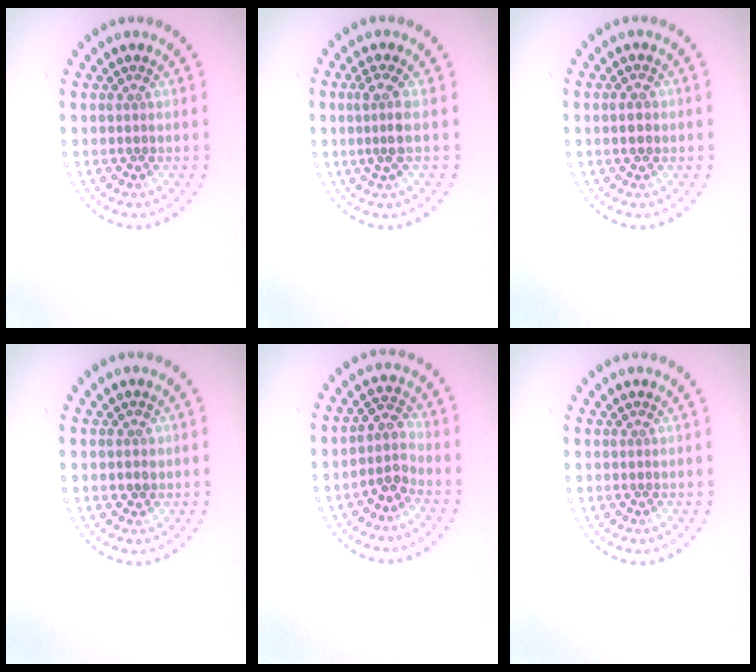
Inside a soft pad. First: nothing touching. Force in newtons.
{"total": 2.2, "press": 1.6, "slide": 1.4}
{"total": 1.9, "press": 1.9, "slide": 0.1}
{"total": 0.8, "press": 0.7, "slide": 0.4}
{"total": 2.3, "press": 1.8, "slide": 1.3}
{"total": 0.0}